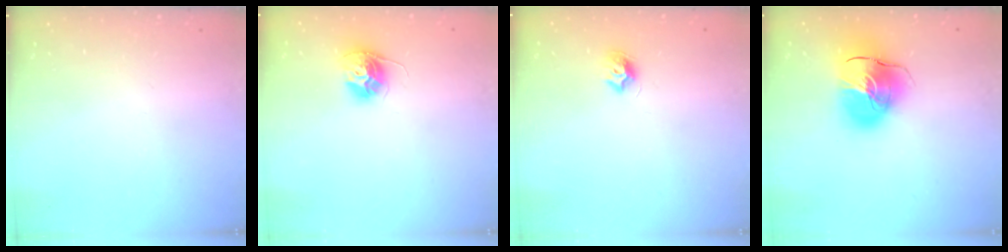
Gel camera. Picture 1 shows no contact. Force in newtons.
{"total": 11.3, "press": 11.2, "slide": 0.8}
{"total": 7.1, "press": 7.1, "slide": 0.5}
{"total": 16.2, "press": 16.0, "slide": 2.3}